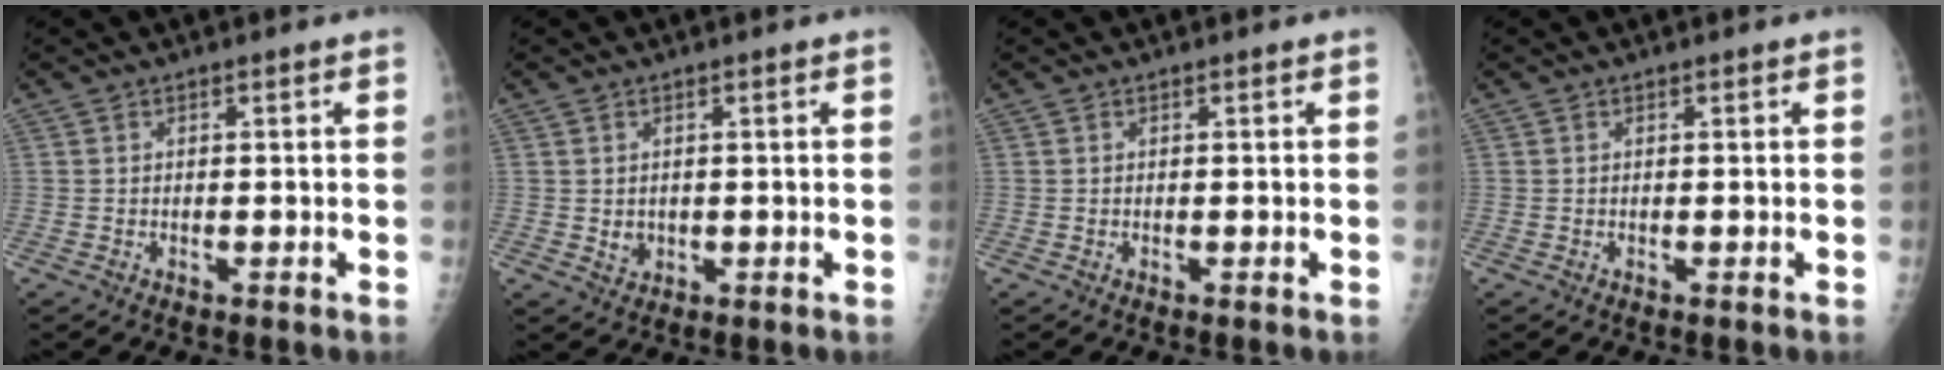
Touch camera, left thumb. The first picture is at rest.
{"total": 2.0, "force": [0.2, 1.8, 1.0], "torque": [-0.011, -0.003, 0.011]}
{"total": 0.0}
{"total": 0.0}